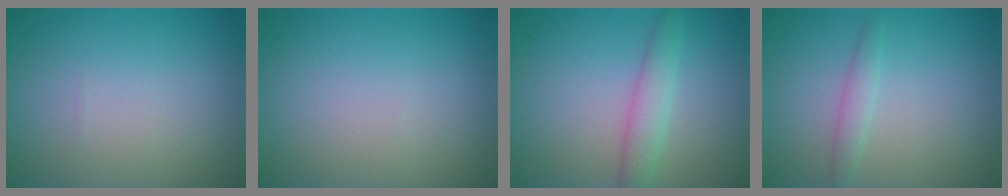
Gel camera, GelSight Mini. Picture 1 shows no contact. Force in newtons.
{"total": 0.0}
{"total": 2.6, "press": 2.6, "slide": 0.1}
{"total": 1.5, "press": 1.5, "slide": 0.0}